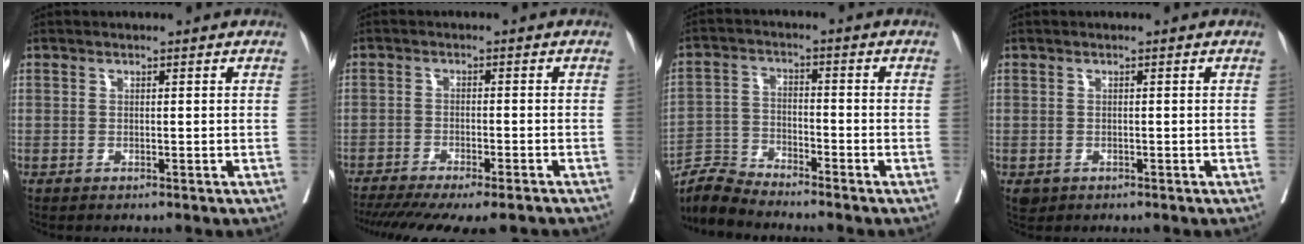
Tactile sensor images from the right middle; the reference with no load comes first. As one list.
[{"total": 16.5, "force": [-13.8, 3.2, 8.5], "torque": [-0.159, -0.029, -0.191]}, {"total": 5.6, "force": [-5.6, -0.2, -0.2], "torque": [-0.003, -0.007, -0.111]}, {"total": 1.3, "force": [-0.6, 1.1, 0.5], "torque": [-0.010, 0.001, -0.001]}]